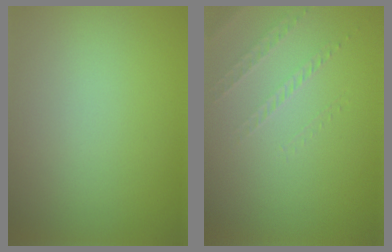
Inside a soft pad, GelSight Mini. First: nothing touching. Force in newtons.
{"total": 1.1, "press": 0.6, "slide": 0.9}